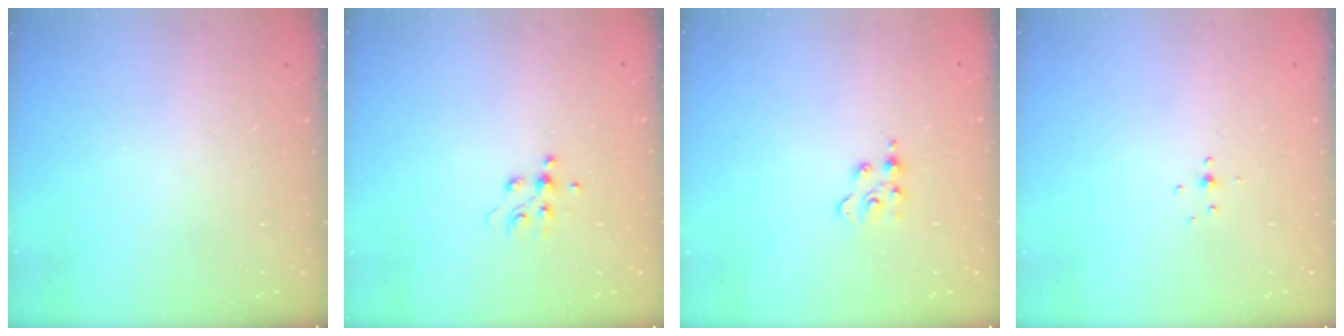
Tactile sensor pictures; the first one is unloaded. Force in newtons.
{"total": 6.8, "press": 6.7, "slide": 1.2}
{"total": 2.6, "press": 2.5, "slide": 0.4}
{"total": 3.0, "press": 2.9, "slide": 0.8}